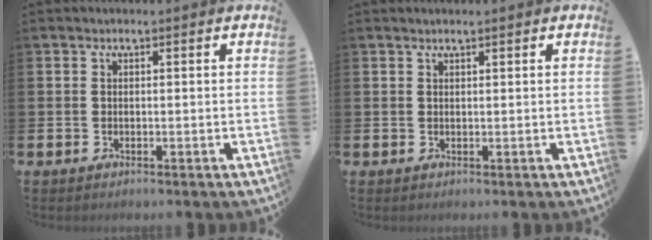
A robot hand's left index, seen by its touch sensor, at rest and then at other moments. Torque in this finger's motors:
{"motor_torque": [1.11, -1.03, 0.10, 0.00]}